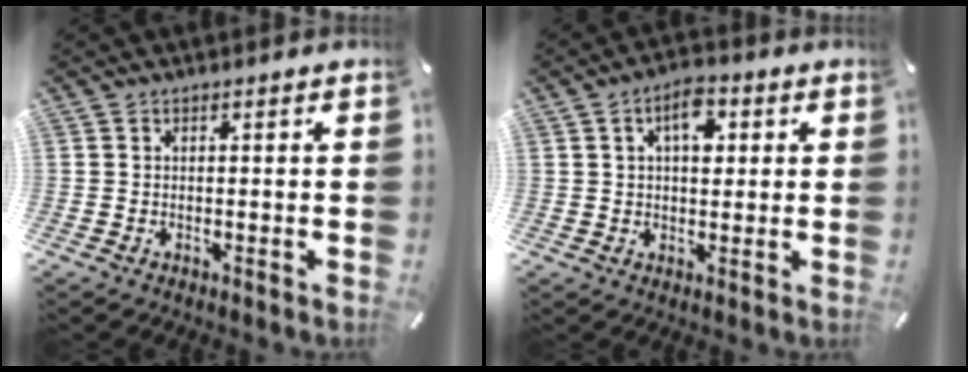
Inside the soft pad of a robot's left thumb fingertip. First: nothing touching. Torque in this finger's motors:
{"motor_torque": [0.22, 0.08, 0.31, 0.21, 0.04]}